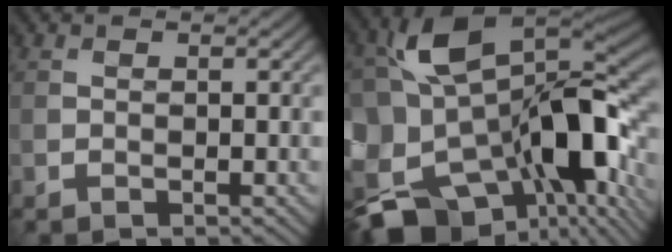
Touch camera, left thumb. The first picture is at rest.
{"total": 19.4, "force": [-3.7, 11.0, 15.5], "torque": [-0.311, -0.032, -0.050]}